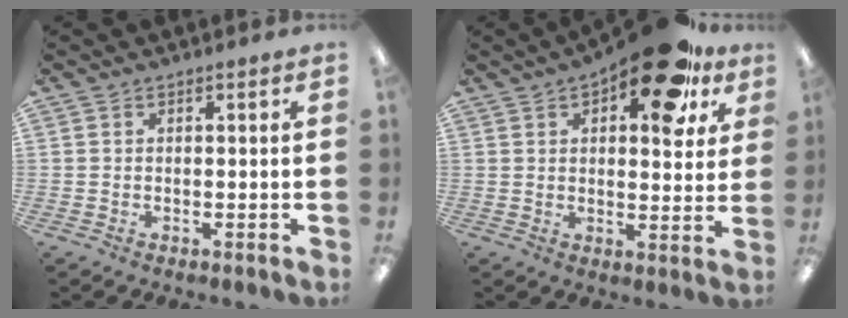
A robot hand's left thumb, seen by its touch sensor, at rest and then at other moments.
{"total": 18.3, "force": [11.0, 7.9, 12.3], "torque": [-0.161, -0.058, 0.175]}